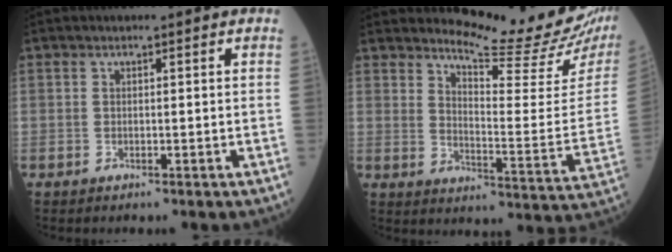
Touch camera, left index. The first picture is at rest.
{"total": 17.2, "force": [16.1, 0.5, 6.1], "torque": [-0.094, -0.110, 0.198]}